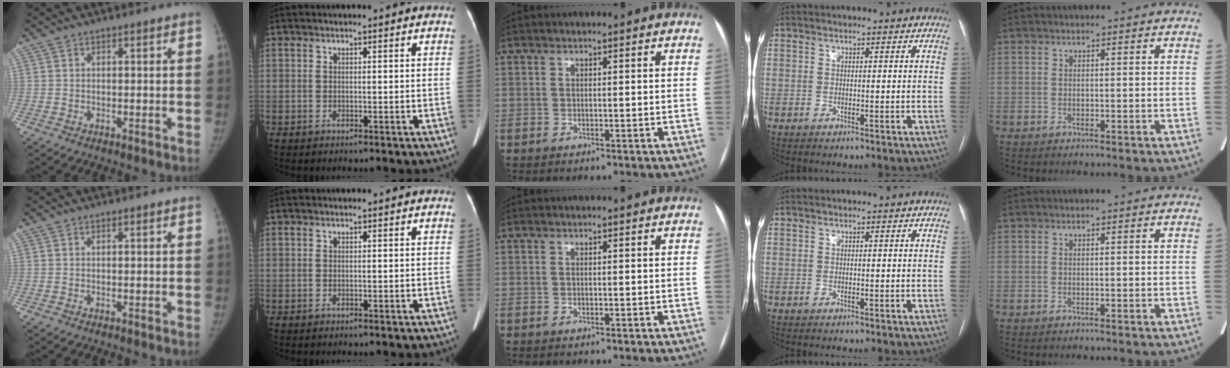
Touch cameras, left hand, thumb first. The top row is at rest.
{}